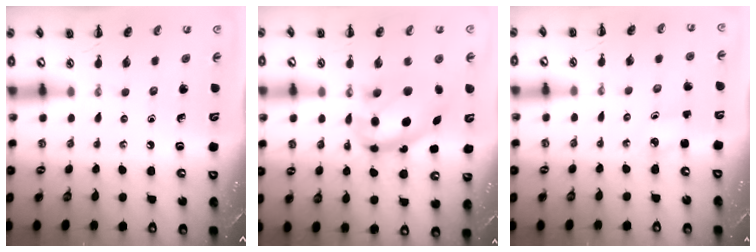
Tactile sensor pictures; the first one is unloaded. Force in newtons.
{"total": 10.9, "press": 10.6, "slide": 2.5}
{"total": 2.6, "press": 2.6, "slide": 0.4}